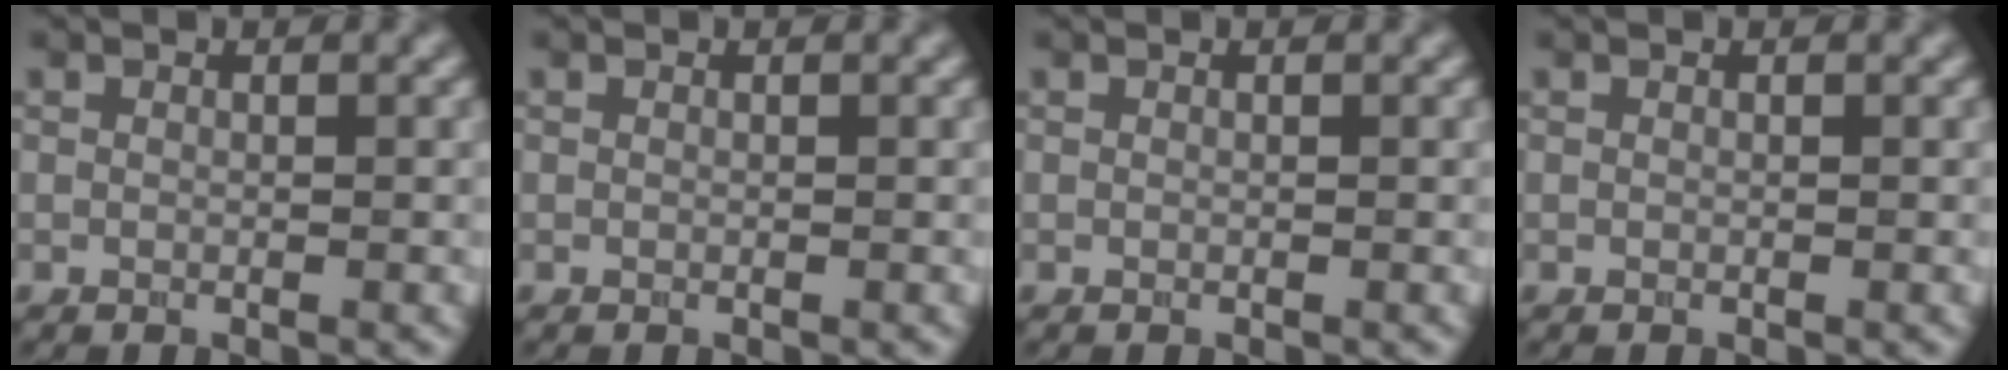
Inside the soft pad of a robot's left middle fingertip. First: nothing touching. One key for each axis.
{"total": 0.0}
{"total": 0.0}
{"total": 0.0}